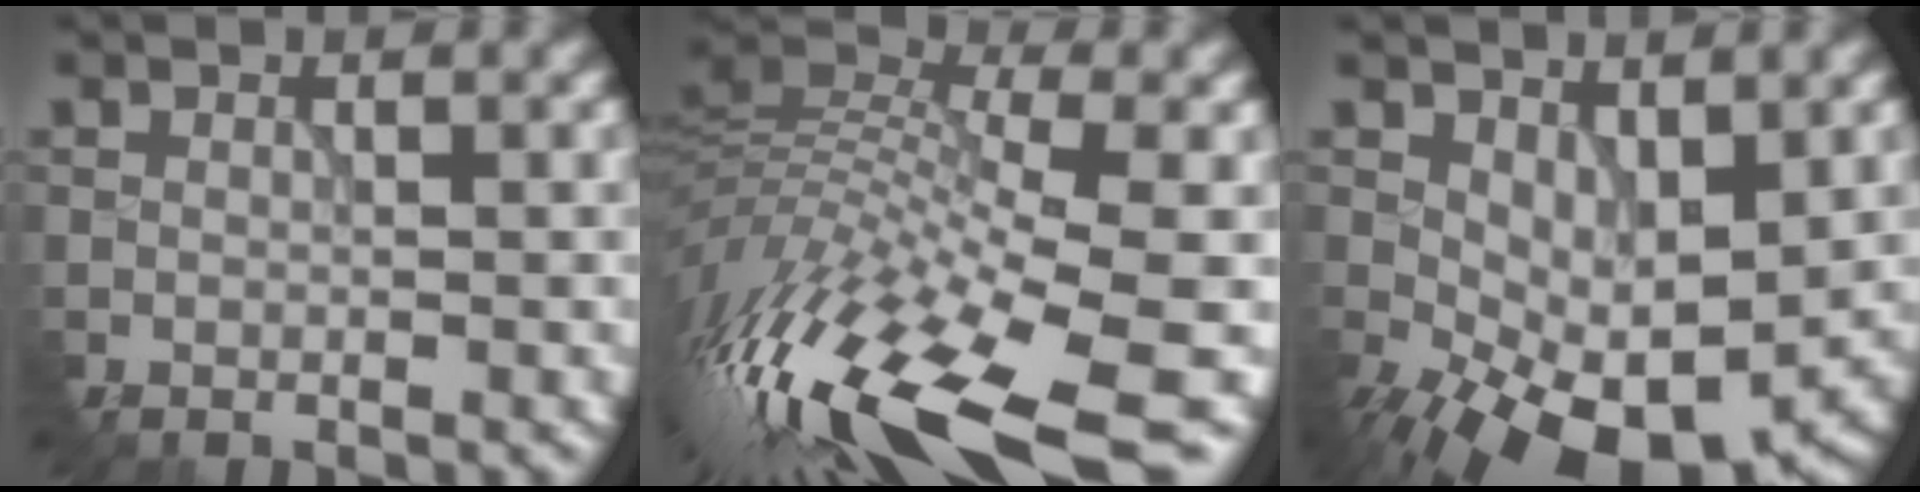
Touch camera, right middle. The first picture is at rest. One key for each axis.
{"total": 14.9, "fx": -6.7, "fy": 4.7, "fz": 12.5, "tx": -0.275, "ty": 0.004, "tz": -0.116}
{"total": 8.6, "fx": -1.9, "fy": 5.0, "fz": 6.7, "tx": -0.122, "ty": -0.019, "tz": -0.018}